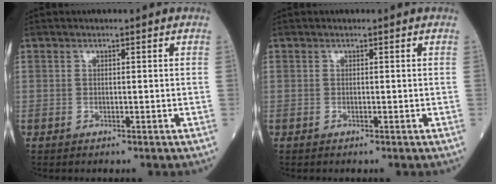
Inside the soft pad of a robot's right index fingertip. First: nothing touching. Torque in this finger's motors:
{"motor_torque": [0.00, 0.00, 0.00, 0.00]}